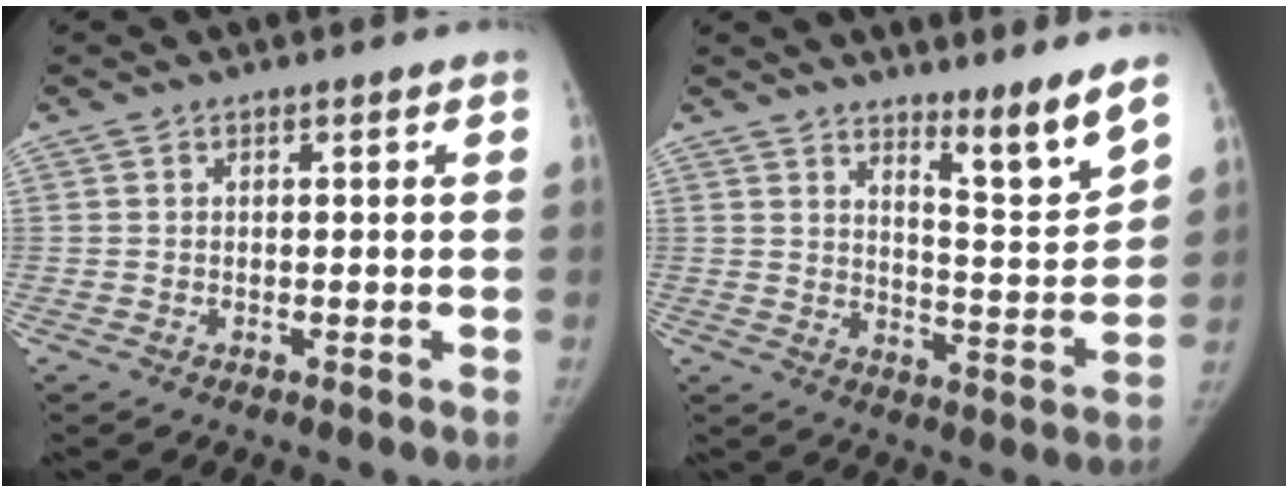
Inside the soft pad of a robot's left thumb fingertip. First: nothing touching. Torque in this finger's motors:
{"motor_torque": [0.67, 0.24, 0.82, -0.67, 0.05]}